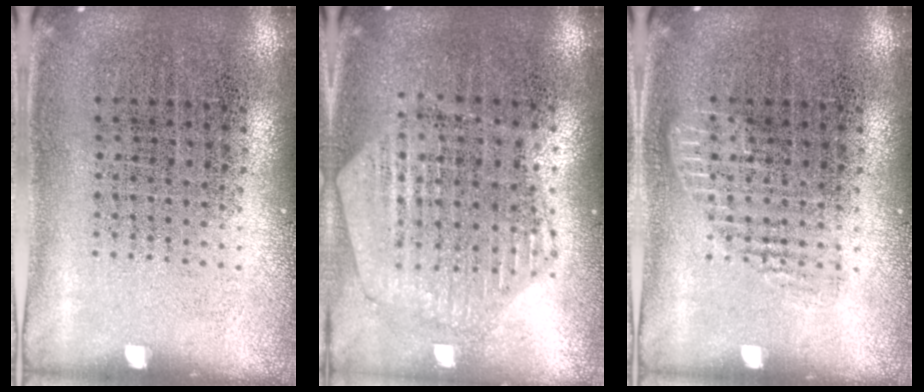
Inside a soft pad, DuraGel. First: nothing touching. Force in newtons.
{"total": 1.1, "press": 1.1, "slide": 0.1}
{"total": 1.3, "press": 1.2, "slide": 0.4}